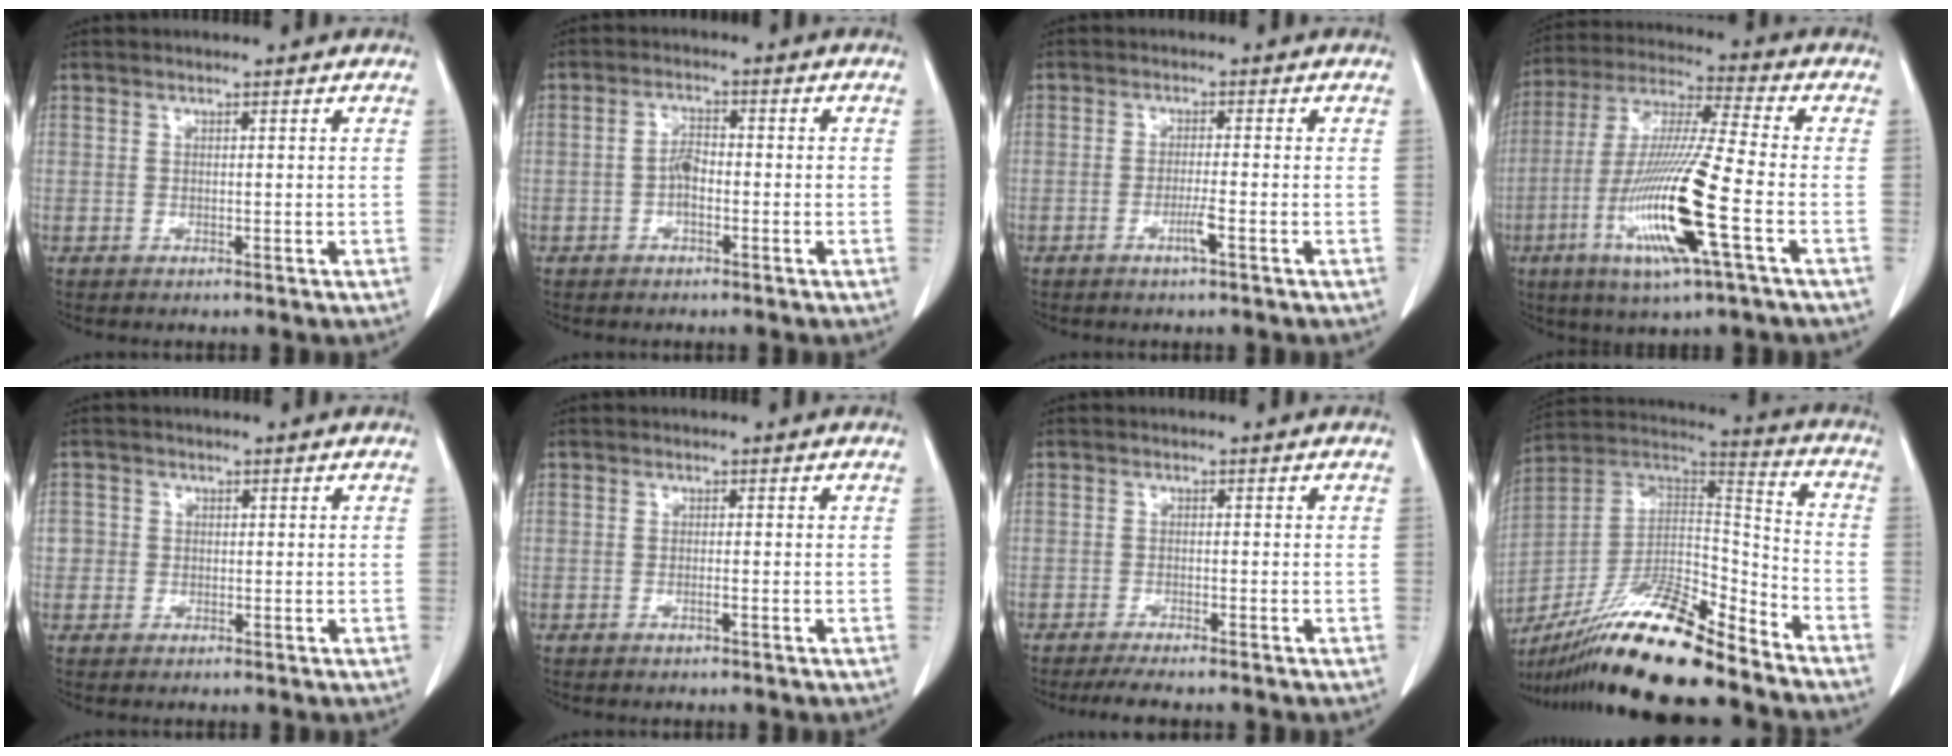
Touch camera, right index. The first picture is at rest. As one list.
[{"total": 2.8, "force": [-0.9, 1.2, 2.4], "torque": [-0.047, 0.008, -0.017]}, {"total": 2.6, "force": [-1.3, -0.3, 2.2], "torque": [-0.043, -0.004, -0.026]}, {"total": 17.1, "force": [-5.7, 0.3, 16.2], "torque": [-0.332, -0.022, -0.110]}, {"total": 2.0, "force": [-0.1, 2.0, 0.2], "torque": [0.010, 0.006, -0.005]}, {"total": 0.7, "force": [-0.4, -0.1, 0.6], "torque": [-0.013, 0.000, -0.006]}, {"total": 4.4, "force": [-3.8, 0.1, 2.2], "torque": [-0.030, -0.010, -0.060]}, {"total": 21.1, "force": [-16.2, 3.2, 13.2], "torque": [-0.251, 0.001, -0.292]}]